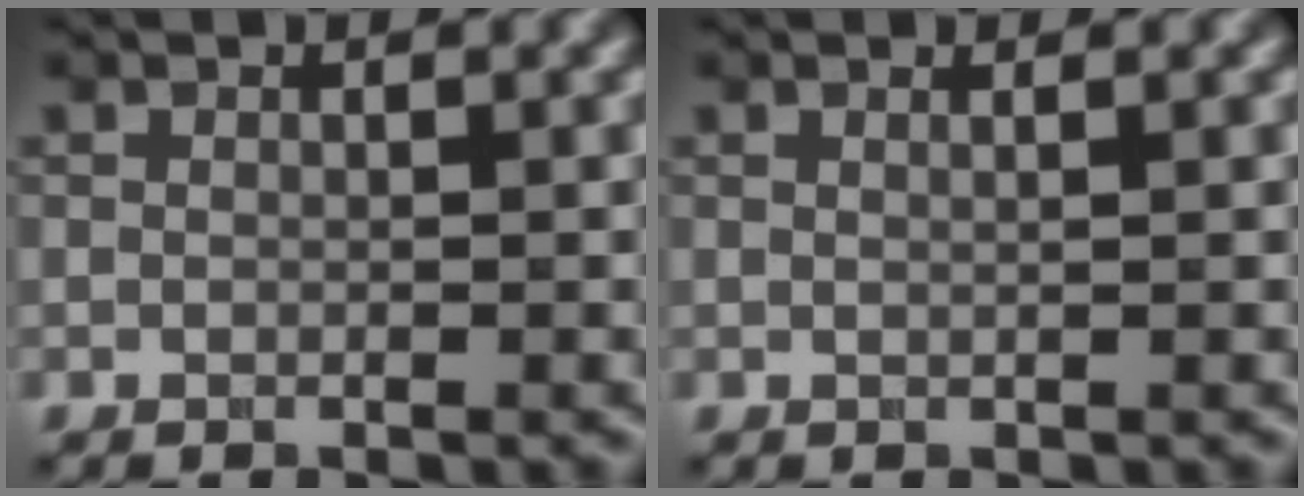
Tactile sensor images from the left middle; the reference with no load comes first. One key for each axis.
{"total": 1.4, "fx": 0.7, "fy": 0.7, "fz": 1.0, "tx": -0.001, "ty": 0.000, "tz": -0.009}